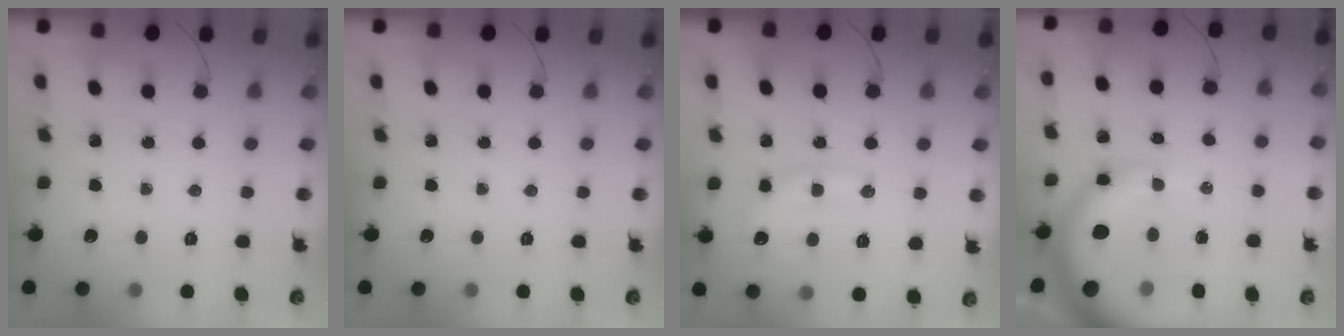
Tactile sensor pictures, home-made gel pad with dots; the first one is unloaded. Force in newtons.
{"total": 0.0}
{"total": 11.3, "press": 11.3, "slide": 0.6}
{"total": 11.5, "press": 11.1, "slide": 2.8}